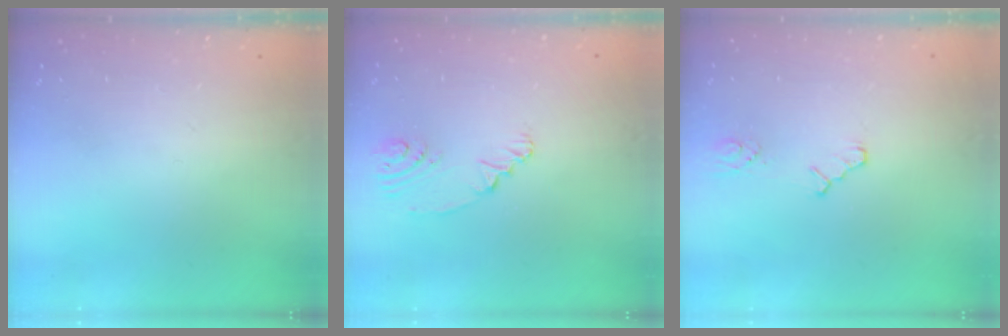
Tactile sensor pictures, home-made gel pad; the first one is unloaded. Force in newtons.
{"total": 3.3, "press": 2.4, "slide": 2.3}
{"total": 3.2, "press": 3.1, "slide": 0.6}